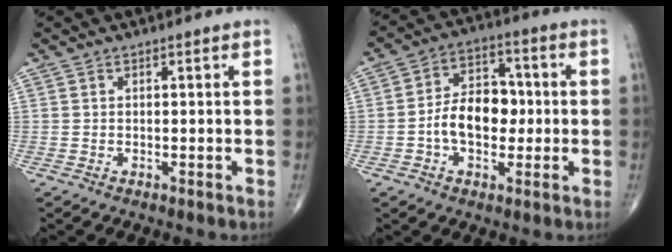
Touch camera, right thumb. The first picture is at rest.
{"total": 10.7, "force": [-1.3, 7.1, 8.0], "torque": [-0.105, 0.029, -0.032]}